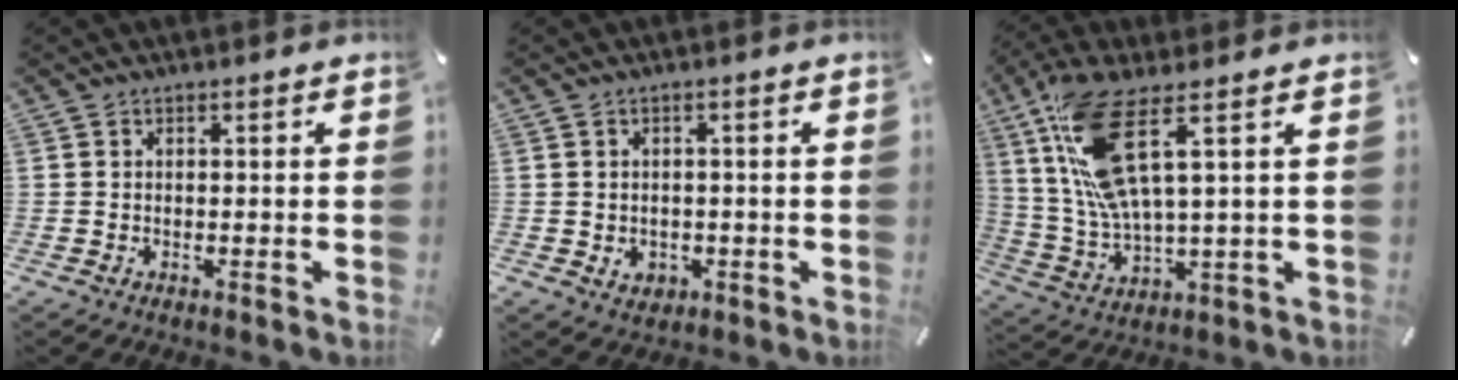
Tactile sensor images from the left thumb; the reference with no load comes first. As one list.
[{"total": 2.6, "force": [-0.4, 2.4, 1.0], "torque": [-0.012, 0.001, -0.009]}, {"total": 15.1, "force": [6.6, 5.5, 12.4], "torque": [-0.271, -0.021, 0.112]}]